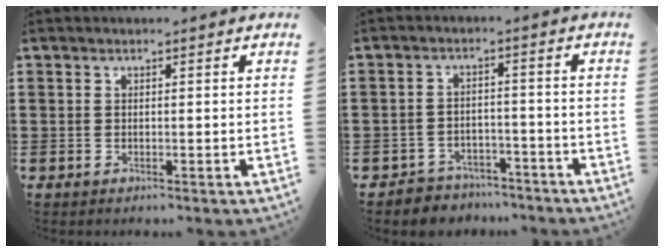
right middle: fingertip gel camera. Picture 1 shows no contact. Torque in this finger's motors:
{"motor_torque": [0.08, -0.07, 0.04, 0.03]}